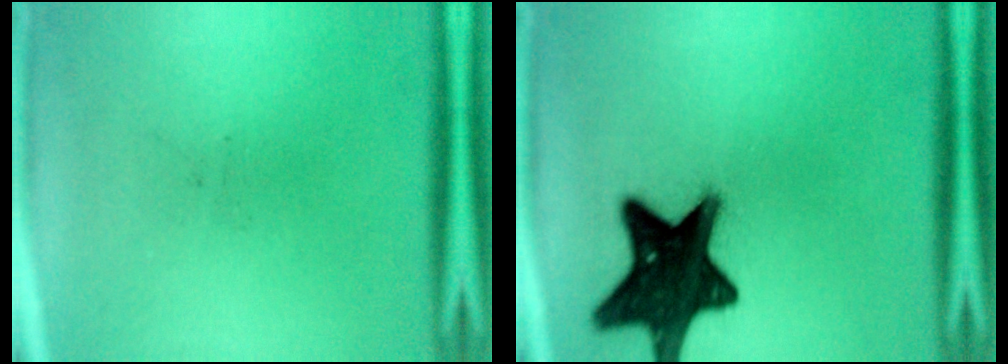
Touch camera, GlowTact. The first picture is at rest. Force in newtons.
{"total": 17.7}